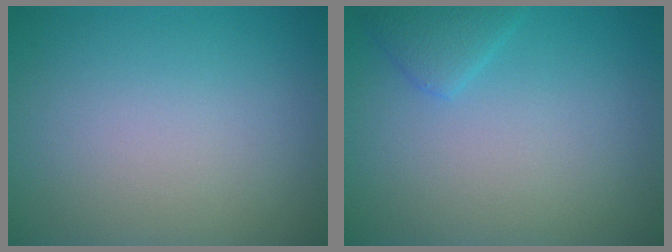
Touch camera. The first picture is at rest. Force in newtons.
{"total": 1.8, "press": 1.8, "slide": 0.2}